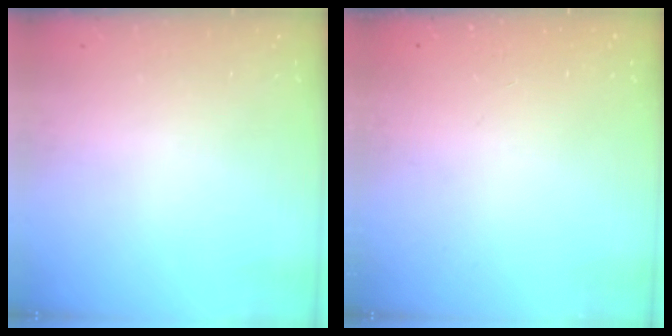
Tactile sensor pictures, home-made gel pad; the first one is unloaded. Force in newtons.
{"total": 0.0}